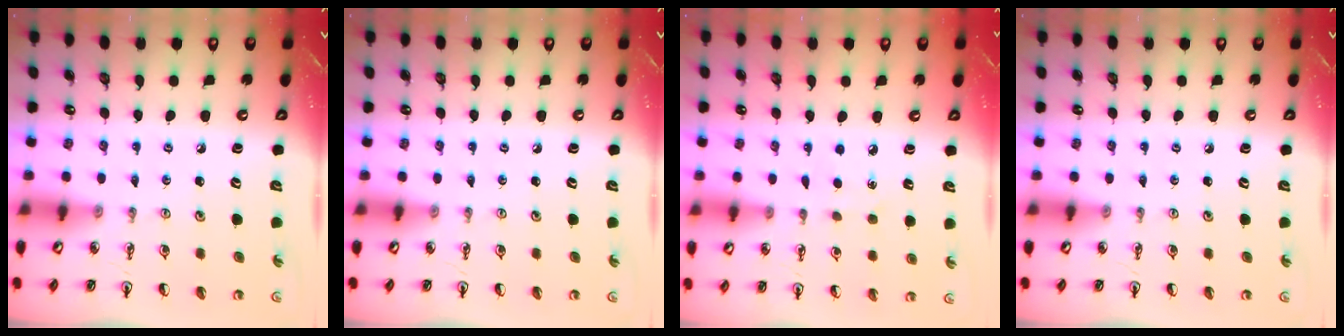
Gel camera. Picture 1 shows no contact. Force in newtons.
{"total": 0.0}
{"total": 3.9, "press": 3.8, "slide": 0.5}
{"total": 0.0}